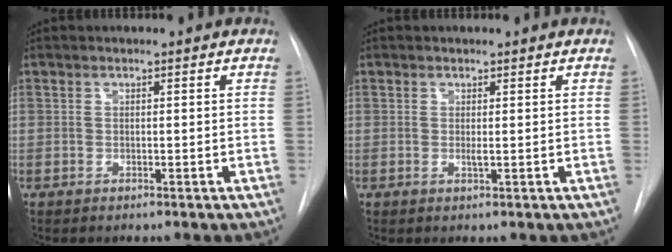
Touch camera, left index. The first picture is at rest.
{"total": 0.6, "force": [0.2, 0.1, 0.6], "torque": [-0.017, -0.003, 0.003]}